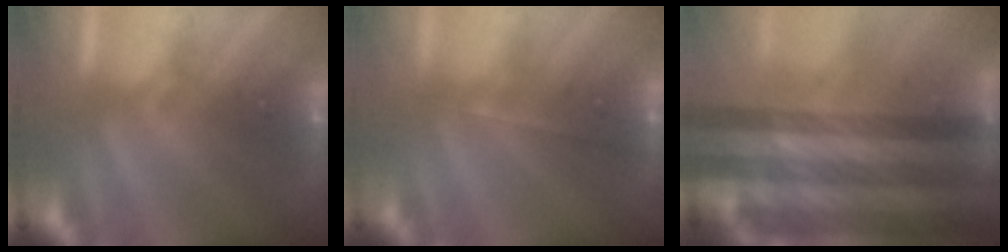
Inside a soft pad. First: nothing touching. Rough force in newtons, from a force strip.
{"total": 1.7}
{"total": 7.8}